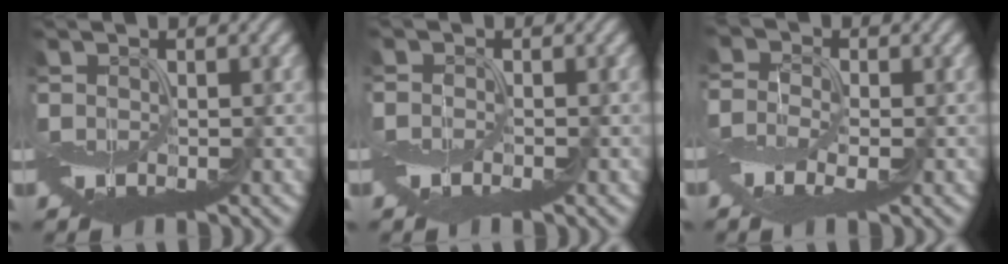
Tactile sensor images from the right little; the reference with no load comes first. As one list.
[{"total": 0.8, "force": [-0.6, 0.3, 0.5], "torque": [-0.011, 0.001, -0.015]}, {"total": 2.9, "force": [-1.4, 1.7, 2.0], "torque": [-0.055, -0.002, -0.035]}]